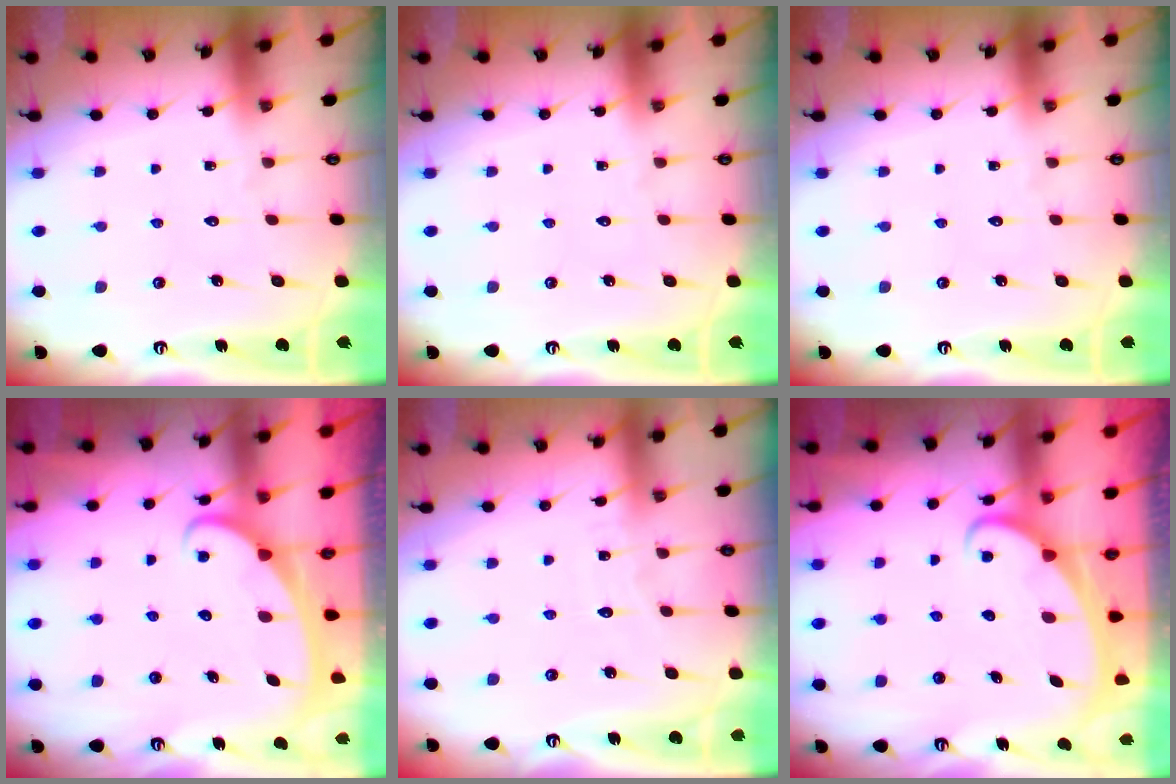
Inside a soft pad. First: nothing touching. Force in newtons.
{"total": 0.0}
{"total": 0.0}
{"total": 2.4, "press": 2.4, "slide": 0.4}
{"total": 2.9, "press": 2.9, "slide": 0.4}
{"total": 2.2, "press": 2.2, "slide": 0.3}